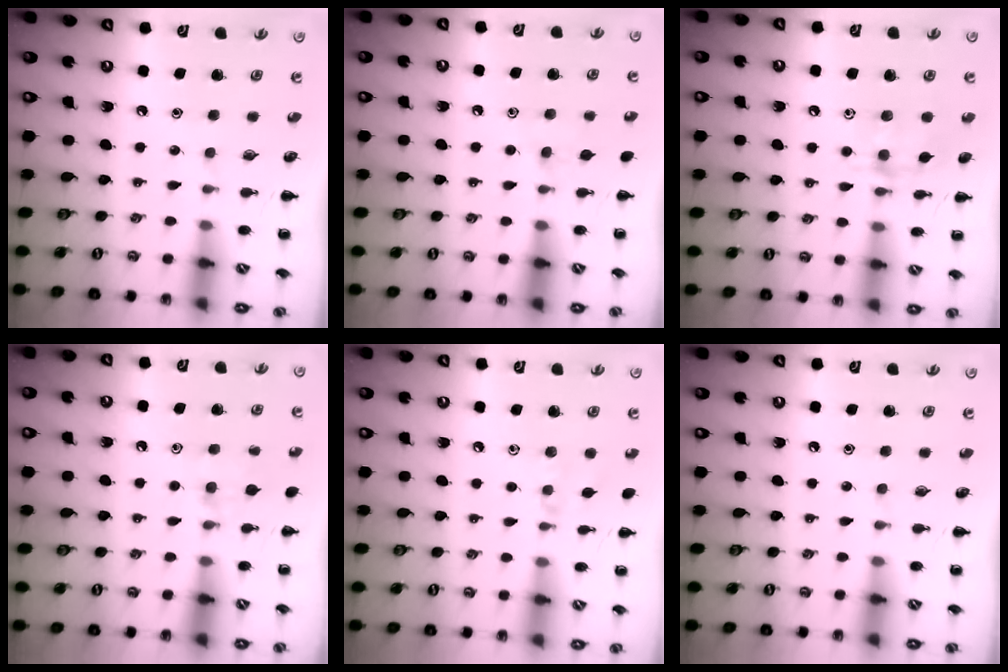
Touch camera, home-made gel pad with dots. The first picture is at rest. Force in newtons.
{"total": 3.3, "press": 3.0, "slide": 1.3}
{"total": 9.0, "press": 9.0, "slide": 0.6}
{"total": 7.9, "press": 7.6, "slide": 2.1}
{"total": 5.6, "press": 5.3, "slide": 1.8}
{"total": 0.0}